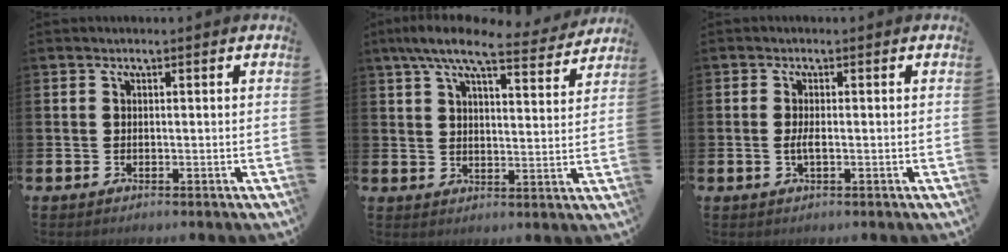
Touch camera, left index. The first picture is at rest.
{"total": 8.6, "force": [7.3, 1.5, 4.2], "torque": [-0.085, -0.032, 0.127]}
{"total": 1.5, "force": [-0.3, 0.4, 1.4], "torque": [-0.033, 0.002, -0.005]}